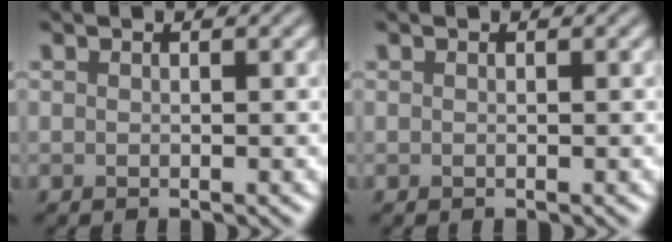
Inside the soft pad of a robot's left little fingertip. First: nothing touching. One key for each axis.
{"total": 0.0}